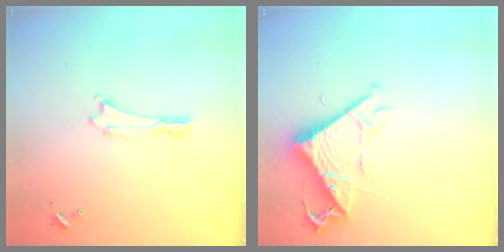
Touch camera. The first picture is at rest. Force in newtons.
{"total": 9.6, "press": 9.6, "slide": 0.9}